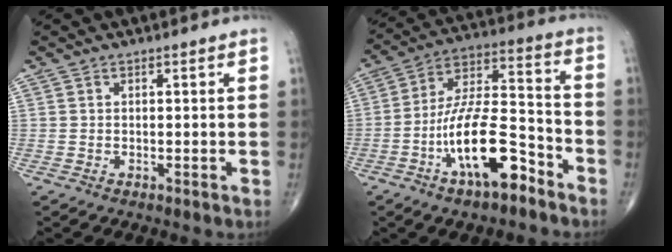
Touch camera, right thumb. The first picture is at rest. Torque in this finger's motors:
{"motor_torque": [2.55, 2.46, 1.37, -1.40, 0.57]}